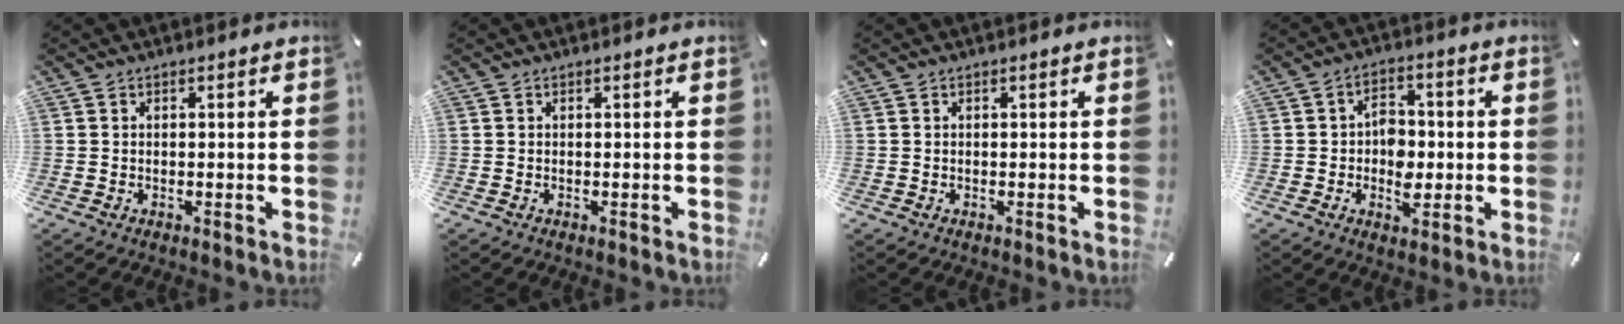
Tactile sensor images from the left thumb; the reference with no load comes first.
{"total": 0.0}
{"total": 0.0}
{"total": 6.8, "force": [-1.0, 4.9, 4.6], "torque": [-0.066, 0.000, -0.020]}